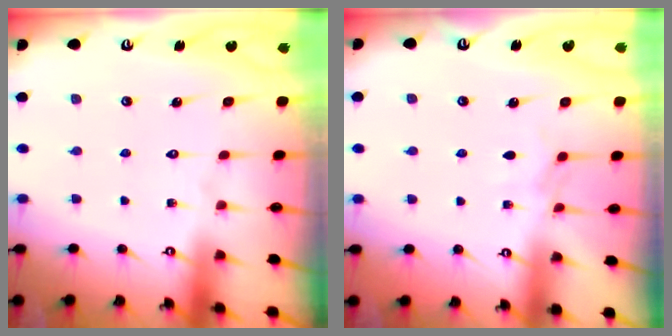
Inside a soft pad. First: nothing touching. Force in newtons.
{"total": 2.8, "press": 2.8, "slide": 0.5}